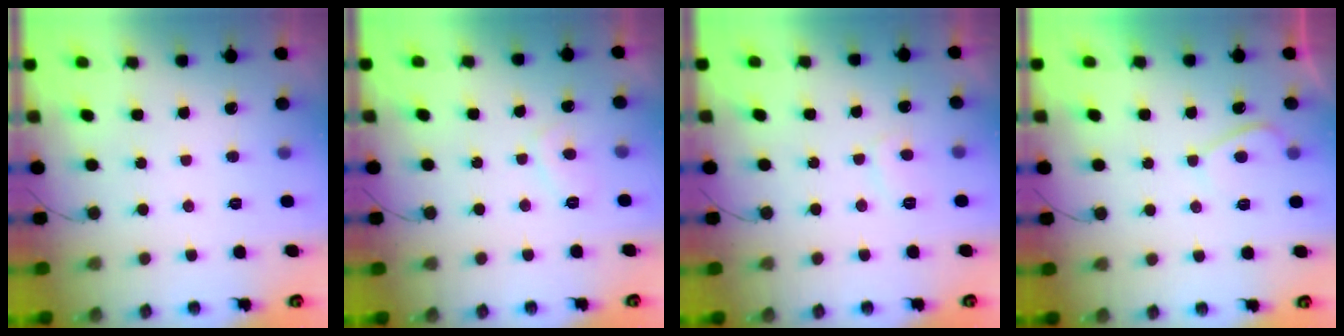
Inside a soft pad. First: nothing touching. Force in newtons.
{"total": 2.4, "press": 2.2, "slide": 0.9}
{"total": 3.7, "press": 3.6, "slide": 0.7}
{"total": 2.7, "press": 2.7, "slide": 0.4}